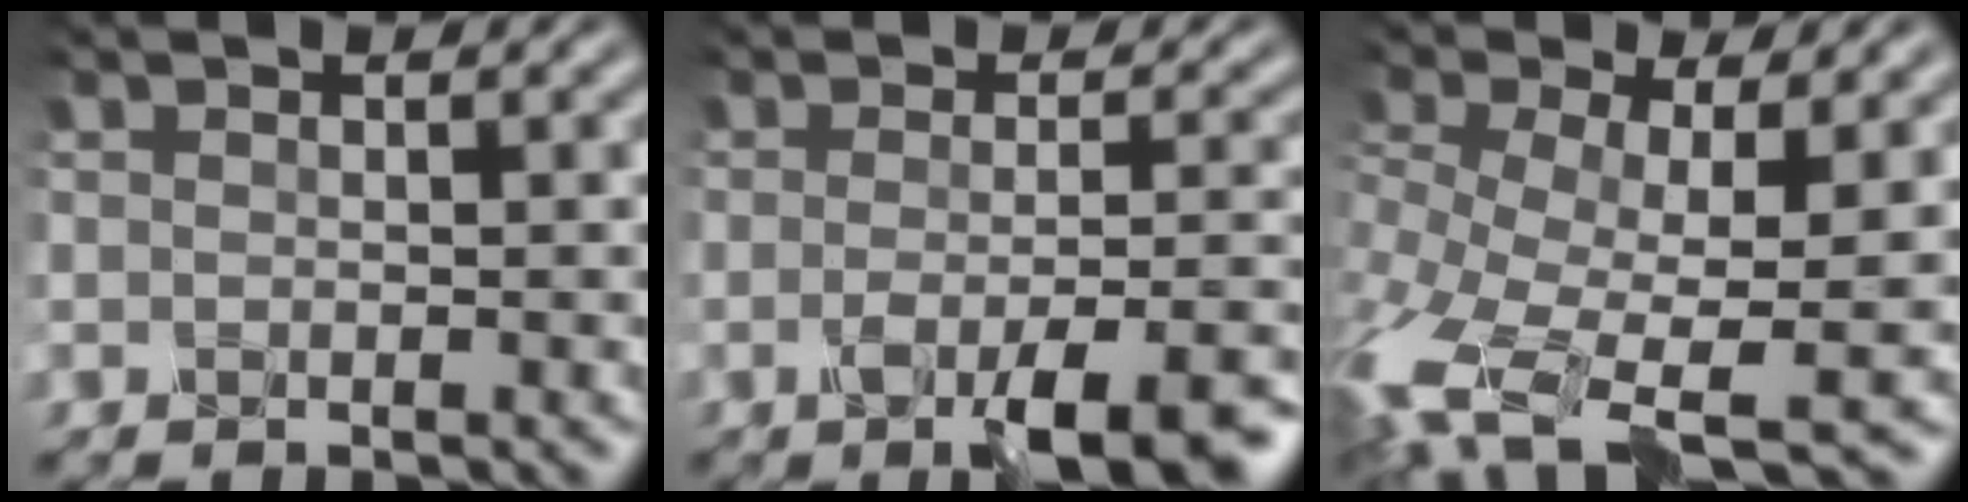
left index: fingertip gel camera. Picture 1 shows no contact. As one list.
[{"total": 6.5, "force": [-3.4, 1.8, 5.3], "torque": [-0.081, 0.001, -0.052]}, {"total": 9.2, "force": [-4.3, 4.0, 7.1], "torque": [-0.191, -0.019, -0.068]}]